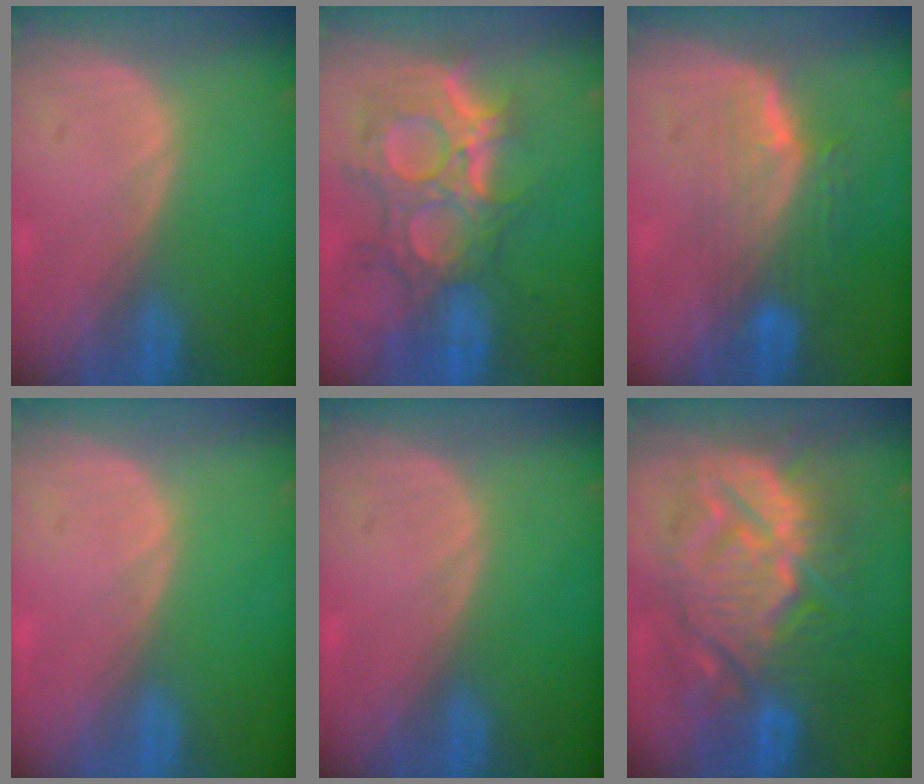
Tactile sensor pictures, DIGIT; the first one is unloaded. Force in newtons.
{"total": 11.9, "press": 10.7, "slide": 5.2}
{"total": 7.6, "press": 6.8, "slide": 3.3}
{"total": 0.0}
{"total": 0.0}
{"total": 13.9, "press": 13.9, "slide": 1.3}